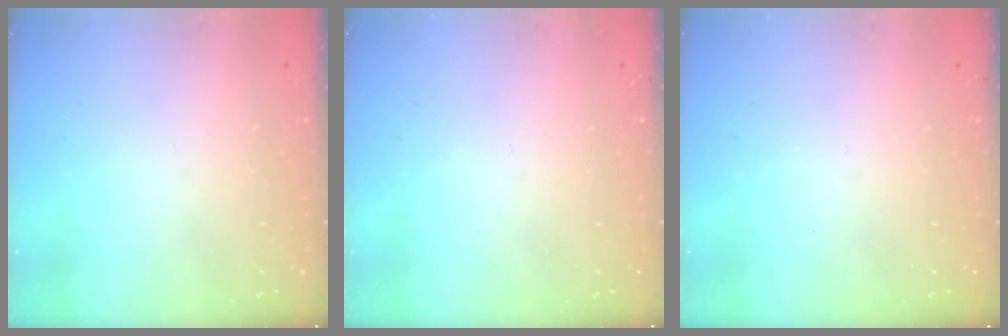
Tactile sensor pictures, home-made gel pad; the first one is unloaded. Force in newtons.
{"total": 0.0}
{"total": 0.0}